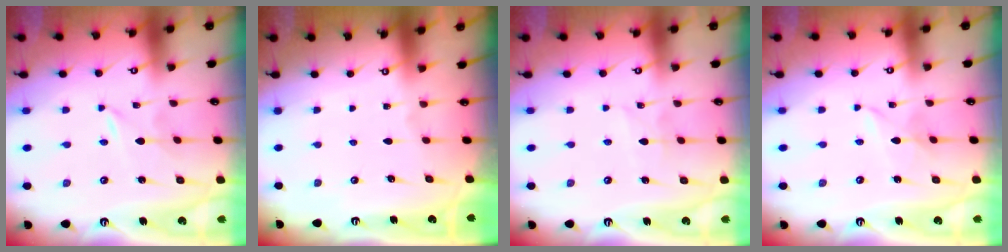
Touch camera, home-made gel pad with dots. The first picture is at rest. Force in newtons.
{"total": 0.0}
{"total": 2.9, "press": 2.9, "slide": 0.4}
{"total": 1.9, "press": 1.9, "slide": 0.3}